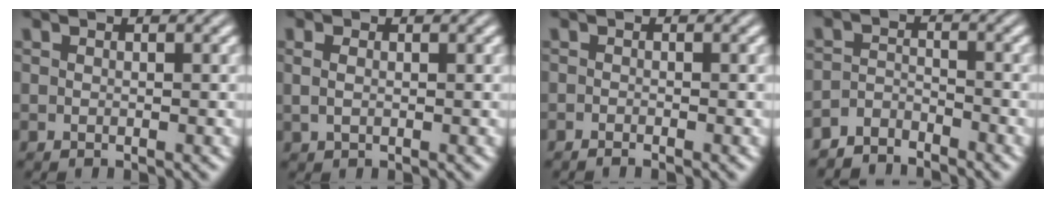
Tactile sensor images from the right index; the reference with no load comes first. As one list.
[{"total": 0.9, "force": [0.4, -0.6, 0.6], "torque": [-0.009, -0.001, 0.014]}, {"total": 1.3, "force": [-1.0, -0.8, -0.1], "torque": [0.009, -0.004, -0.015]}, {"total": 3.2, "force": [-3.1, 0.4, 0.2], "torque": [0.011, -0.011, -0.054]}]